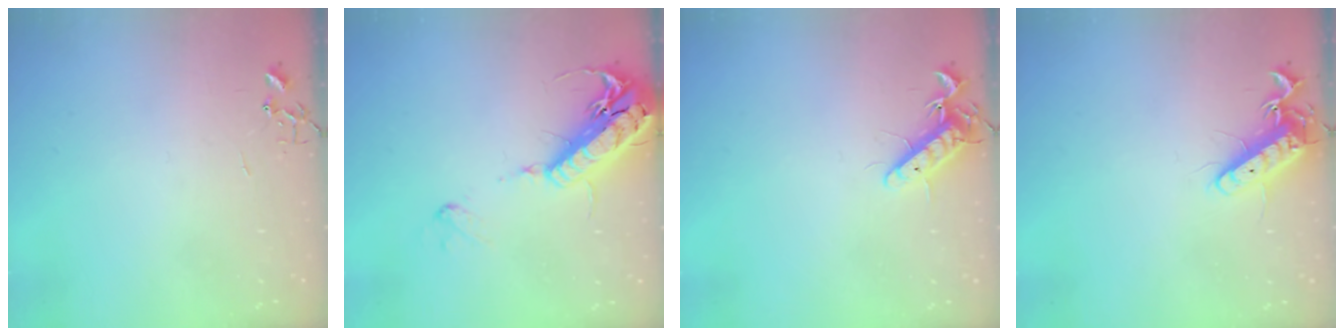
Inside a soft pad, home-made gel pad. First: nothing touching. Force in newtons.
{"total": 19.9, "press": 19.5, "slide": 3.8}
{"total": 11.3, "press": 11.2, "slide": 1.5}
{"total": 12.7, "press": 12.6, "slide": 1.5}